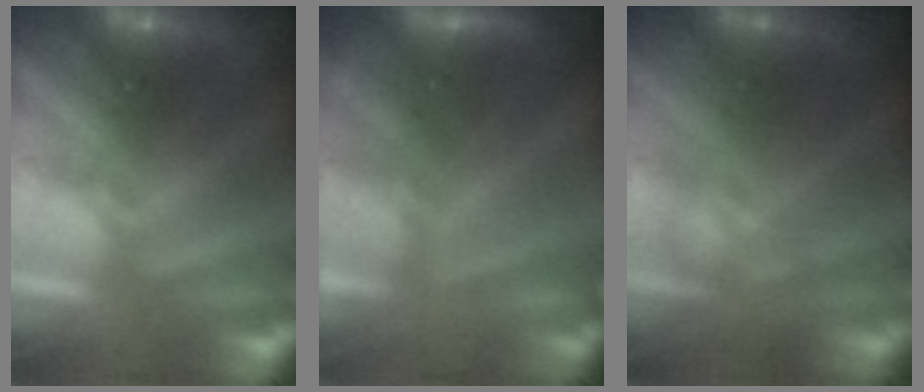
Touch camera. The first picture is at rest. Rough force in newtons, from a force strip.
{"total": 8.6}
{"total": 2.5}